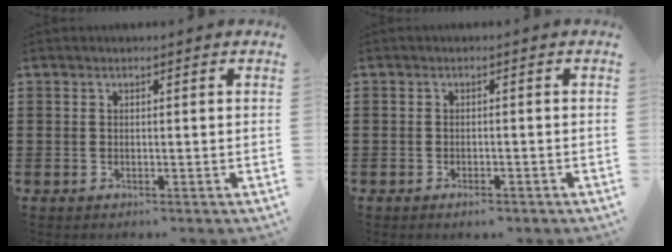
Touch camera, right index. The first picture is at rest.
{"total": 1.2, "force": [-1.0, 0.2, 0.5], "torque": [-0.013, -0.005, -0.019]}